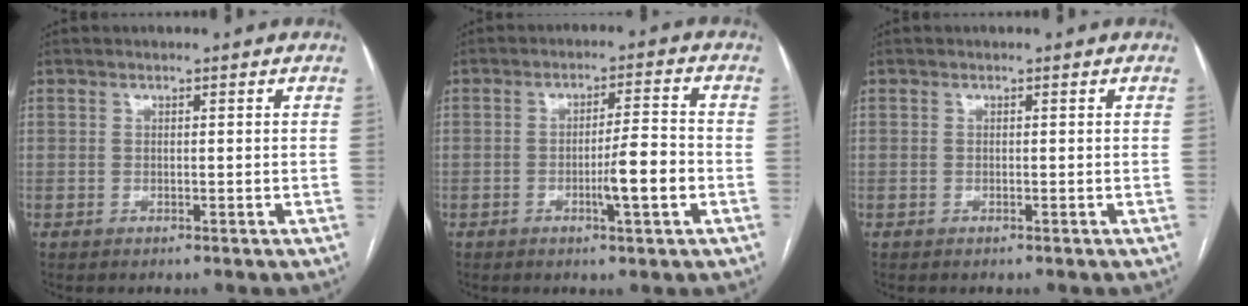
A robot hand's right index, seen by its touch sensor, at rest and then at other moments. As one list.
[{"total": 6.3, "force": [-2.0, 0.3, 5.9], "torque": [-0.097, 0.001, -0.028]}, {"total": 0.0}]